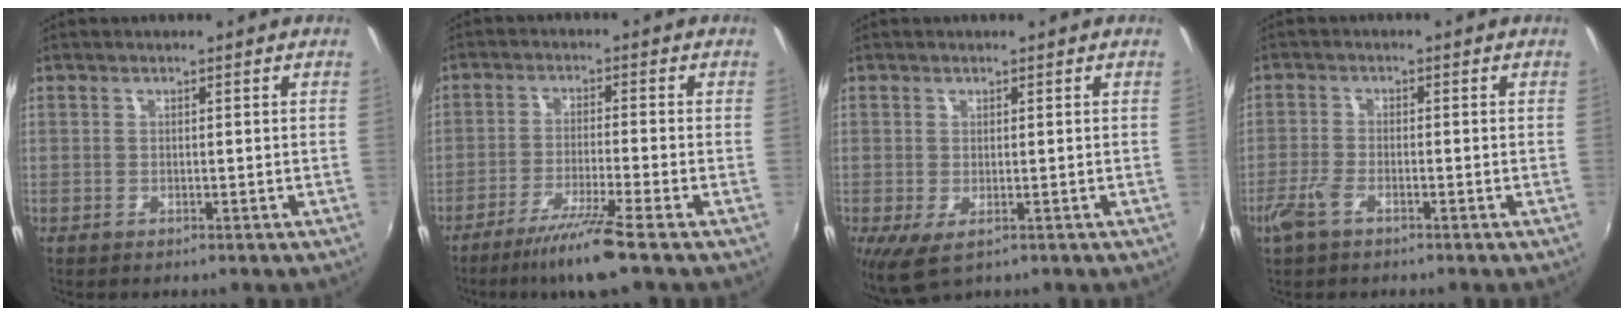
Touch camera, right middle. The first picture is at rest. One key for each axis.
{"total": 8.0, "fx": -5.9, "fy": -1.0, "fz": 5.3, "tx": -0.120, "ty": -0.013, "tz": -0.107}
{"total": 3.0, "fx": -0.8, "fy": 1.1, "fz": 2.6, "tx": -0.045, "ty": -0.013, "tz": -0.008}
{"total": 4.4, "fx": -2.7, "fy": 1.7, "fz": 3.0, "tx": -0.076, "ty": -0.007, "tz": -0.055}